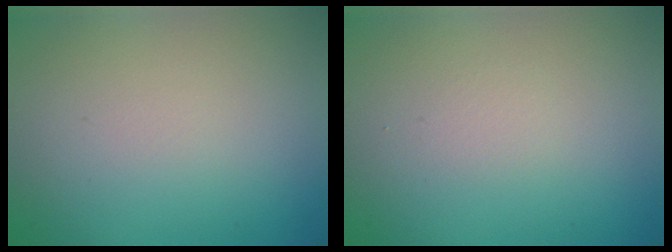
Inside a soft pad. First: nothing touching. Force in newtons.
{"total": 0.6, "press": 0.6, "slide": 0.0}